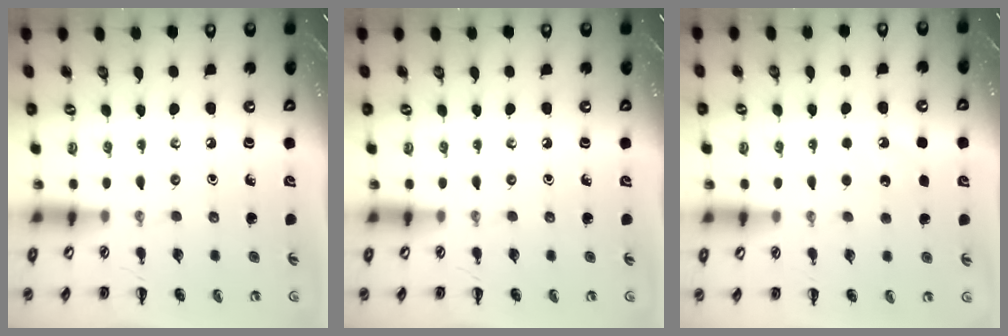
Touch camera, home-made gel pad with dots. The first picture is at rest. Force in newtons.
{"total": 0.0}
{"total": 4.9, "press": 4.7, "slide": 1.4}